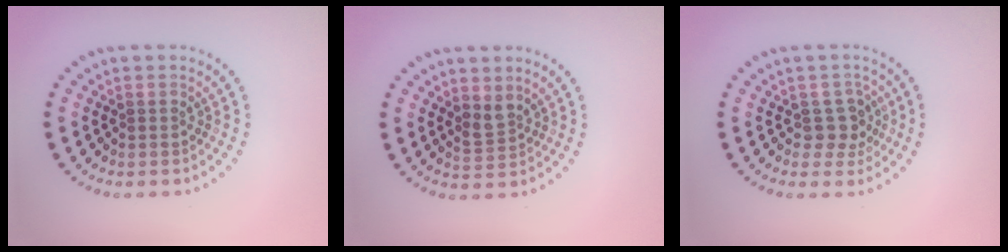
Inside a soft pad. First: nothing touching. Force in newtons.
{"total": 1.7, "press": 1.4, "slide": 1.1}
{"total": 2.4, "press": 2.1, "slide": 1.1}